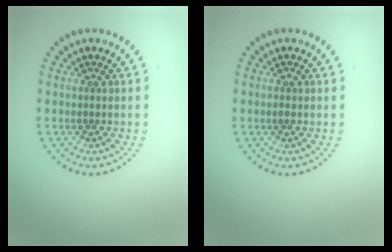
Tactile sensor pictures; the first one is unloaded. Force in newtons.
{"total": 0.9, "press": 0.9, "slide": 0.1}